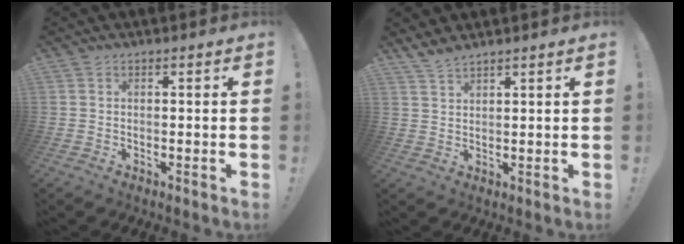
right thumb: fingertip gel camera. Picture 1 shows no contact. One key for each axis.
{"total": 3.1, "fx": 2.9, "fy": 0.3, "fz": 1.2, "tx": -0.027, "ty": -0.015, "tz": 0.054}